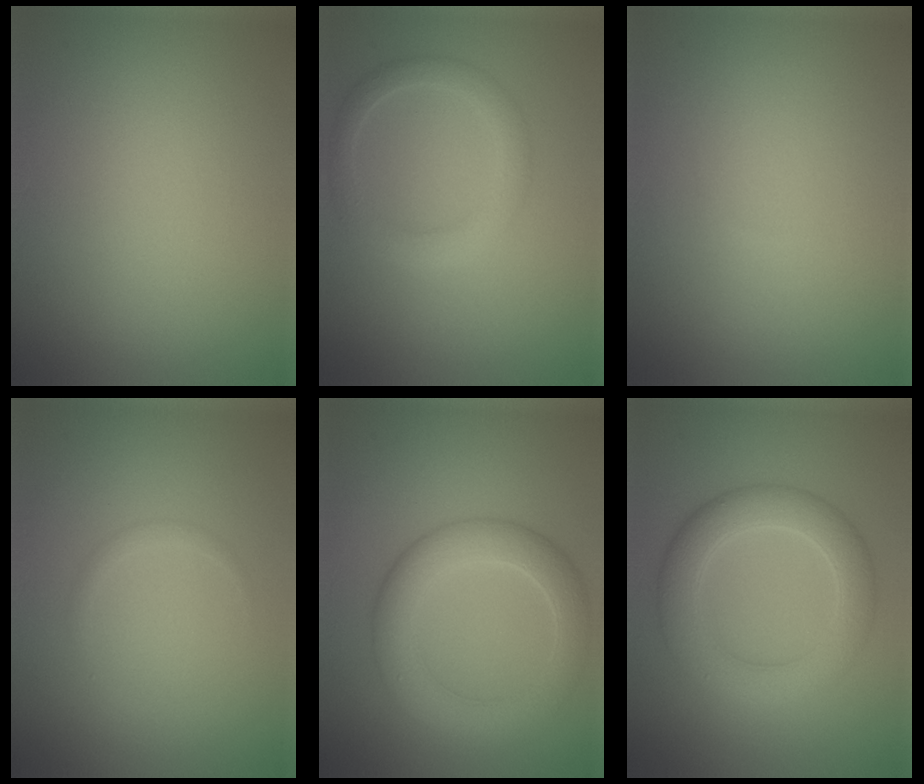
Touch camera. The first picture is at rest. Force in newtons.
{"total": 2.7, "press": 2.7, "slide": 0.1}
{"total": 0.0}
{"total": 0.8, "press": 0.8, "slide": 0.1}
{"total": 5.4, "press": 5.4, "slide": 0.1}
{"total": 5.3, "press": 5.3, "slide": 0.3}